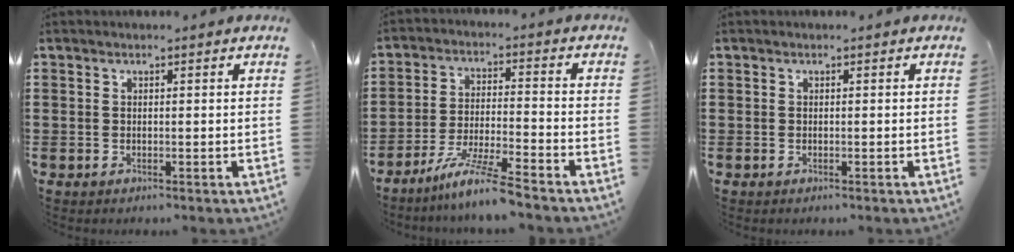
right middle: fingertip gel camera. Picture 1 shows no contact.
{"total": 7.9, "force": [-6.6, -0.5, 4.3], "torque": [-0.086, -0.012, -0.127]}
{"total": 0.0}